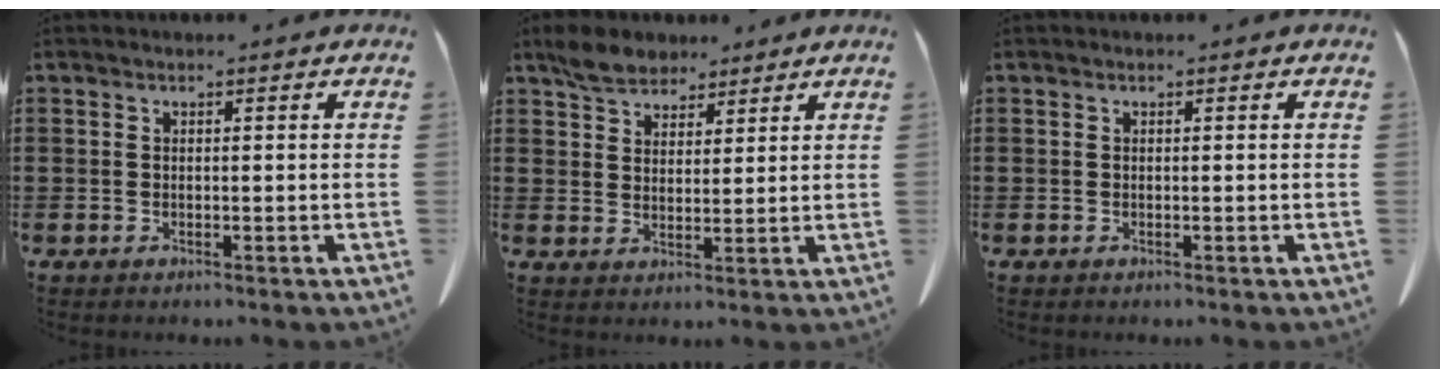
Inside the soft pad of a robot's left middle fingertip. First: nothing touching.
{"total": 4.9, "force": [4.2, 2.4, 1.1], "torque": [-0.037, 0.001, 0.081]}
{"total": 0.0}